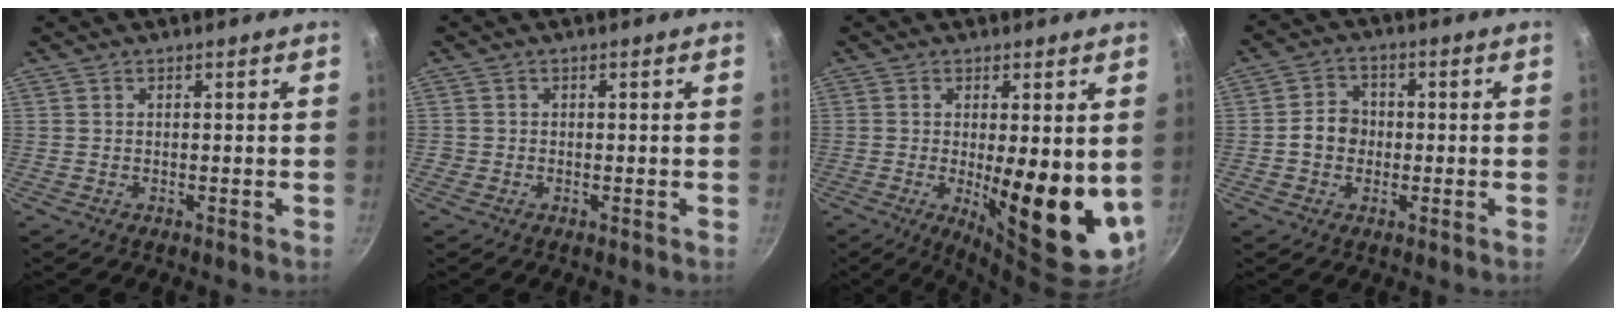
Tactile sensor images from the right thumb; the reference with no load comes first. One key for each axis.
{"total": 0.8, "fx": -0.3, "fy": 0.8, "fz": 0.1, "tx": 0.000, "ty": 0.002, "tz": -0.007}
{"total": 14.9, "fx": -0.7, "fy": 4.4, "fz": 14.2, "tx": -0.179, "ty": -0.029, "tz": 0.001}
{"total": 5.4, "fx": -0.6, "fy": 4.7, "fz": 2.6, "tx": -0.016, "ty": 0.017, "tz": -0.018}